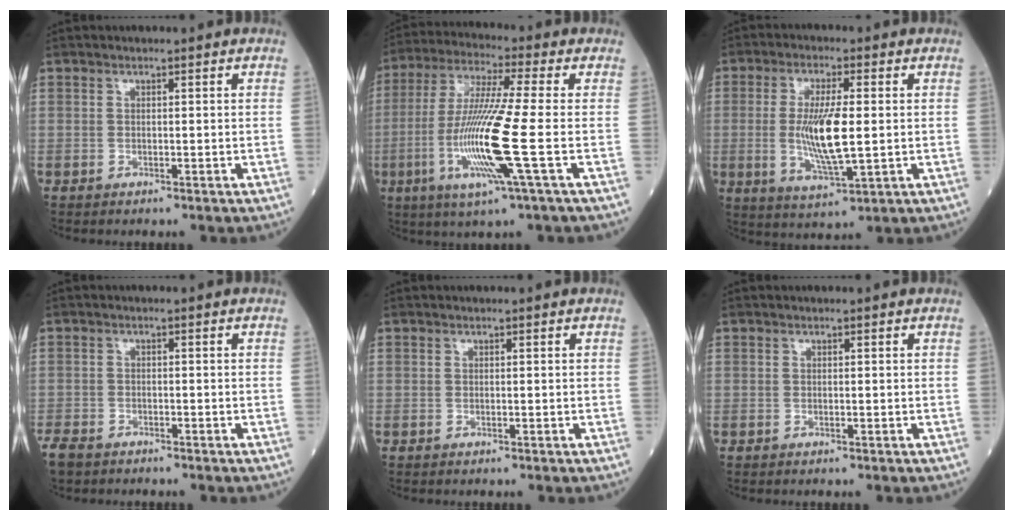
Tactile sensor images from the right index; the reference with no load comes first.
{"total": 14.5, "force": [-3.3, -1.1, 14.0], "torque": [-0.292, -0.019, -0.073]}
{"total": 9.9, "force": [-0.2, 1.2, 9.8], "torque": [-0.201, -0.013, -0.002]}
{"total": 3.8, "force": [-3.2, 1.6, 1.4], "torque": [-0.032, -0.007, -0.053]}
{"total": 0.0}
{"total": 0.0}